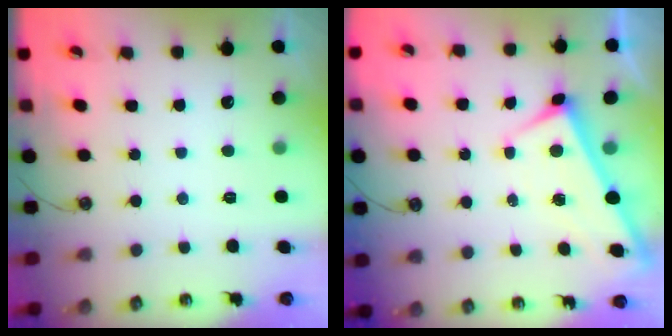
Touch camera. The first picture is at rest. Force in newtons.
{"total": 1.7, "press": 1.7, "slide": 0.1}